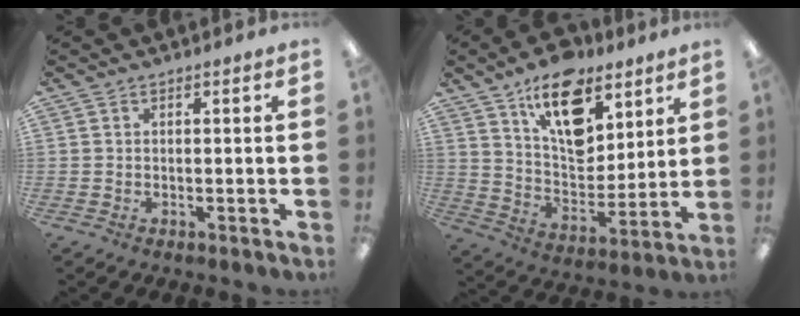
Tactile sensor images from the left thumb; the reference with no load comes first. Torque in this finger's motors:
{"motor_torque": [0.31, 0.63, 1.12, -1.35, 0.14]}